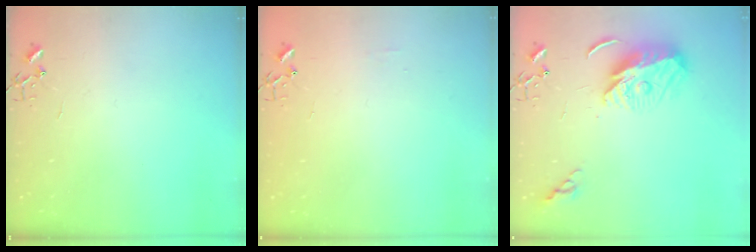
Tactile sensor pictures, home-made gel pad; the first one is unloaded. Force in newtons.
{"total": 3.8, "press": 3.7, "slide": 0.6}
{"total": 9.7, "press": 9.7, "slide": 0.6}